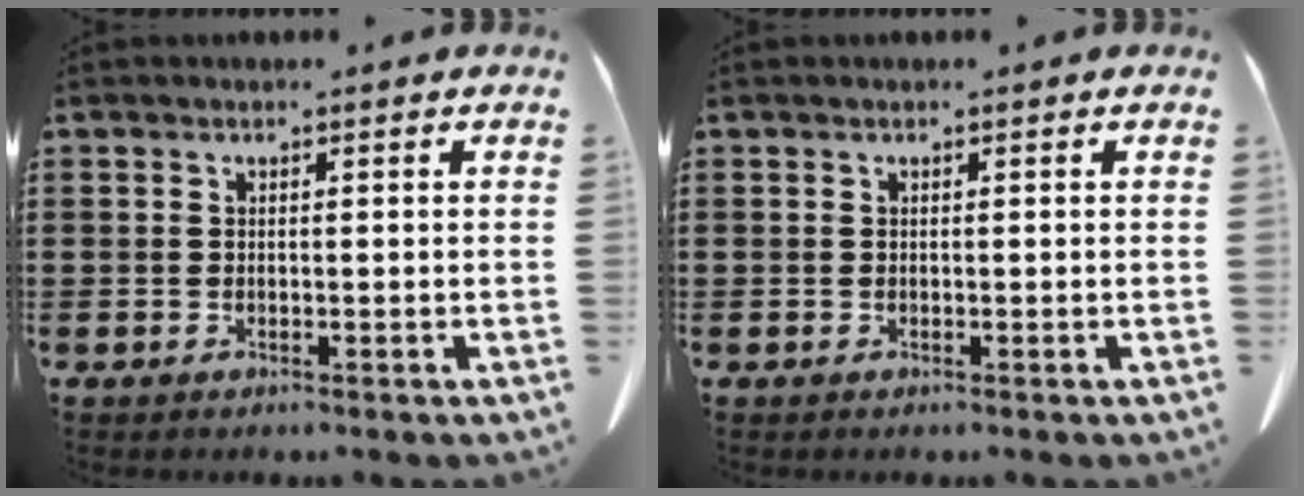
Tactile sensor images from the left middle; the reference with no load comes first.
{"total": 0.0}